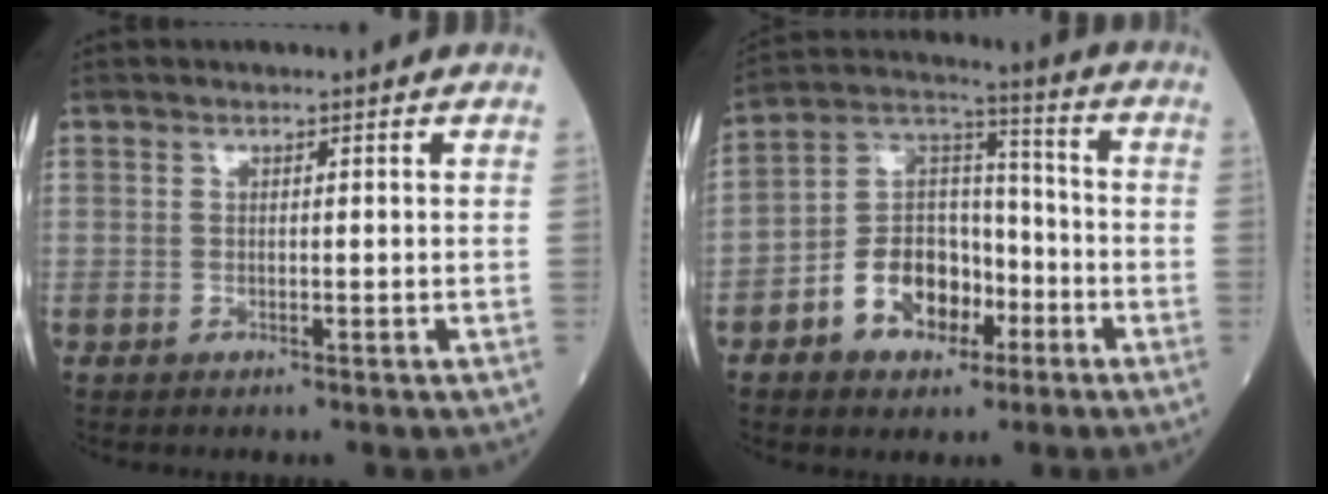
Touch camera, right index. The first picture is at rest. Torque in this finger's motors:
{"motor_torque": [0.65, -0.10, 0.32, 0.06]}